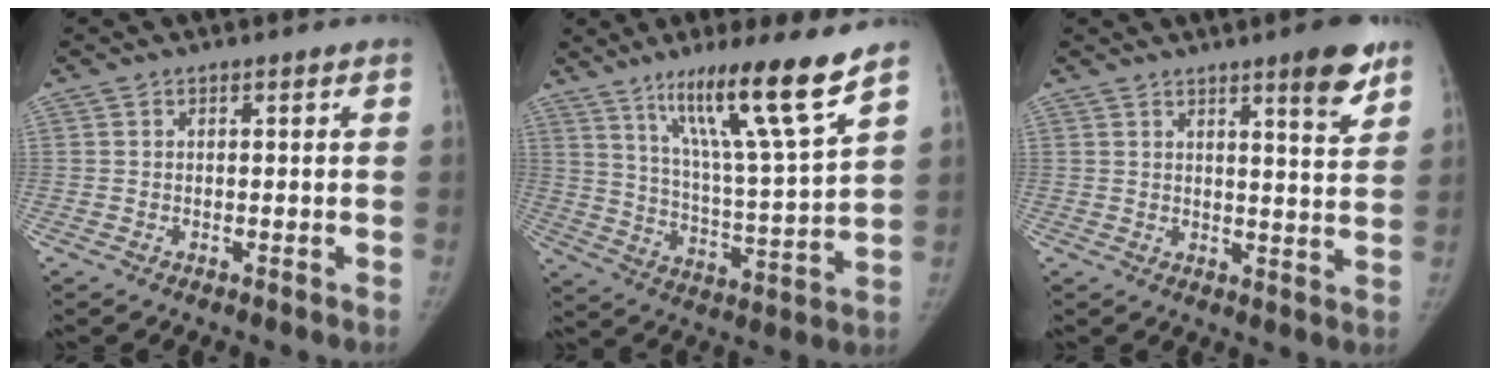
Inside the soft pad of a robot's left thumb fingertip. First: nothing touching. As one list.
[{"total": 17.3, "force": [11.5, 0.1, 13.0], "torque": [-0.201, -0.065, 0.194]}, {"total": 7.7, "force": [5.2, 1.1, 5.6], "torque": [-0.063, -0.035, 0.071]}]